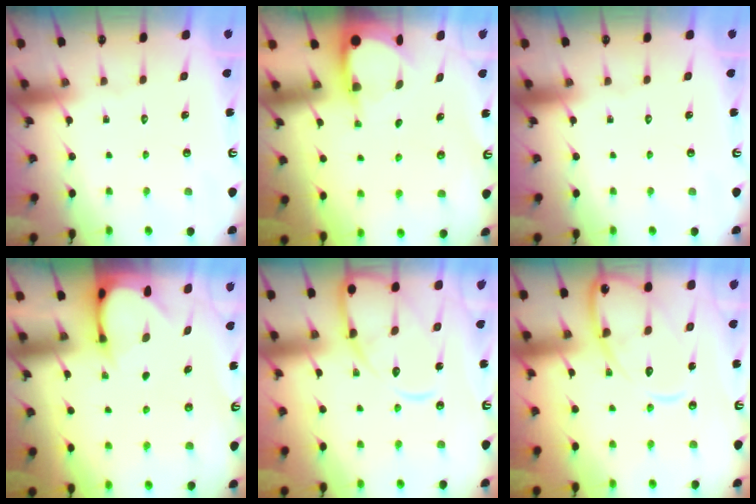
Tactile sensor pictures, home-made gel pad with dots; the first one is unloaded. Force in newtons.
{"total": 3.5, "press": 3.4, "slide": 0.2}
{"total": 0.0}
{"total": 3.5, "press": 3.4, "slide": 0.3}
{"total": 12.7, "press": 12.6, "slide": 1.3}
{"total": 12.7, "press": 12.7, "slide": 1.1}